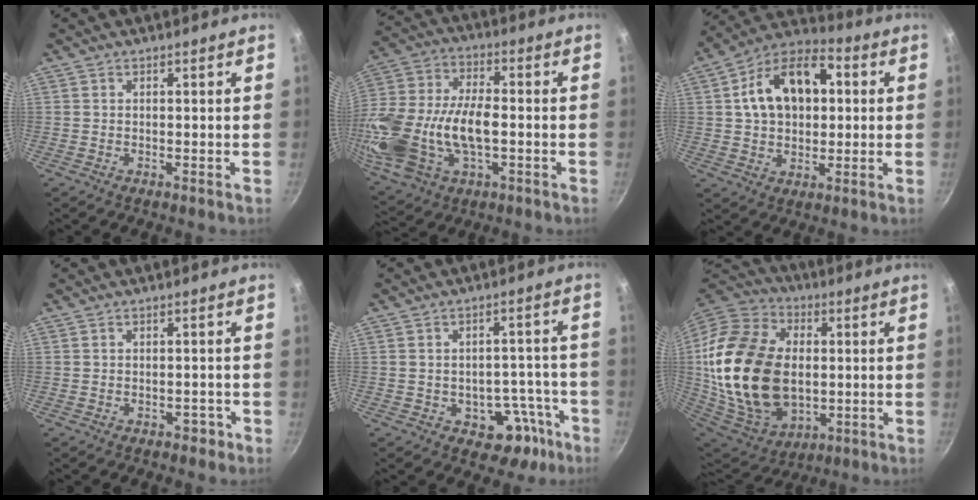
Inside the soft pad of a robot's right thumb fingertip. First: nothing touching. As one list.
[{"total": 25.9, "force": [-4.5, 14.6, 21.0], "torque": [-0.509, -0.002, -0.069]}, {"total": 16.7, "force": [3.0, 10.9, 12.2], "torque": [-0.174, 0.019, 0.041]}, {"total": 1.9, "force": [-1.2, 1.3, 0.9], "torque": [-0.003, 0.010, -0.015]}, {"total": 10.0, "force": [-5.0, 6.5, 5.7], "torque": [-0.040, 0.049, -0.057]}, {"total": 30.6, "force": [0.1, 19.8, 23.2], "torque": [-0.472, -0.005, 0.017]}]